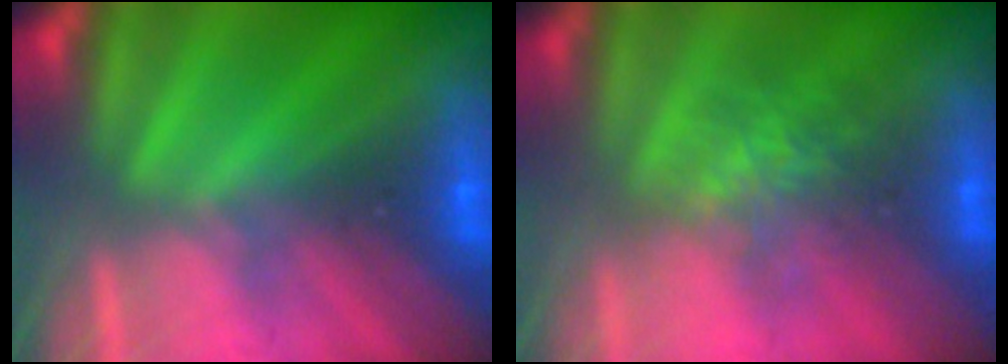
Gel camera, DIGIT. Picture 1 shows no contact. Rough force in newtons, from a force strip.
{"total": 4.5}